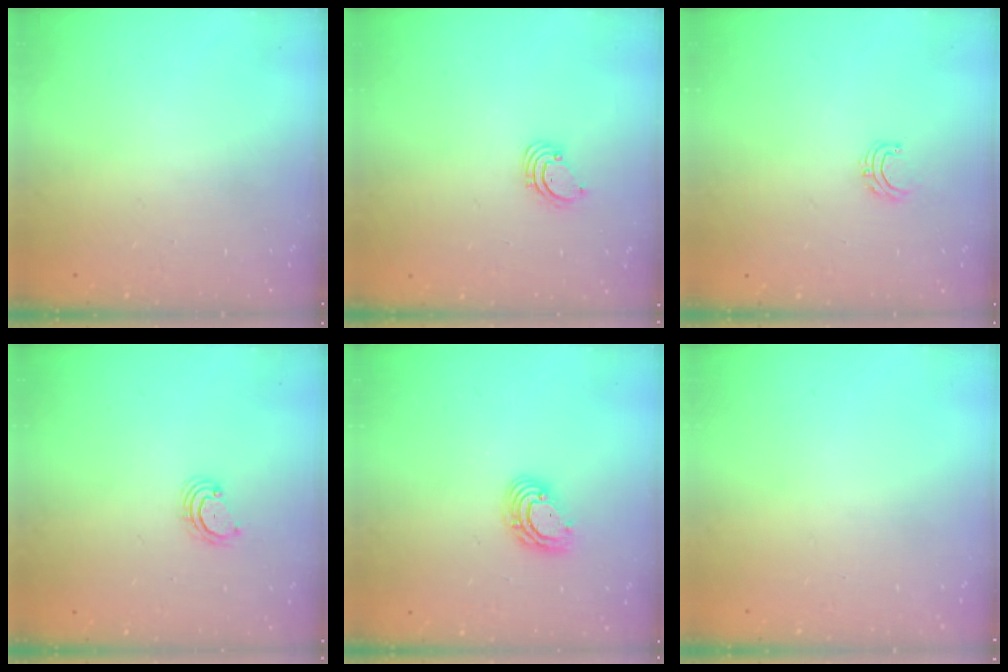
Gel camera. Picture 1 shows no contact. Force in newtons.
{"total": 1.6, "press": 1.6, "slide": 0.1}
{"total": 4.7, "press": 4.7, "slide": 0.3}
{"total": 3.1, "press": 3.1, "slide": 0.4}
{"total": 8.0, "press": 7.8, "slide": 1.5}
{"total": 0.0}